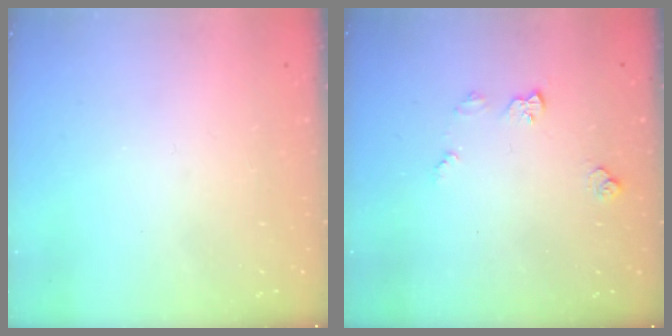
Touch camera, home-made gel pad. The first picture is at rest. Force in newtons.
{"total": 7.9, "press": 7.9, "slide": 0.6}